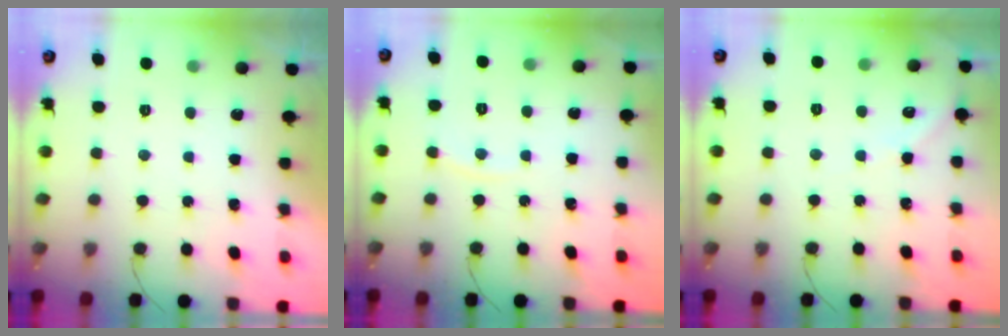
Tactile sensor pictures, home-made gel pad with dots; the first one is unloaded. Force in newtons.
{"total": 2.7, "press": 2.7, "slide": 0.3}
{"total": 2.2, "press": 2.2, "slide": 0.4}